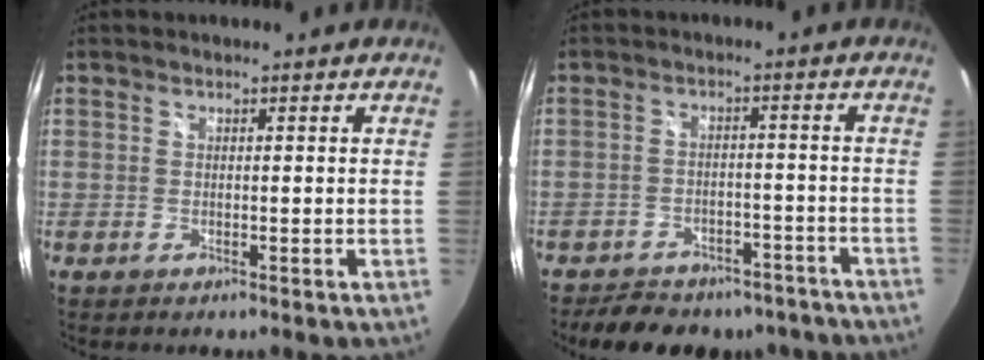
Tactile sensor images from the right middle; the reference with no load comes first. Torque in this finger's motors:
{"motor_torque": [1.07, -1.07, 0.37, 0.08]}